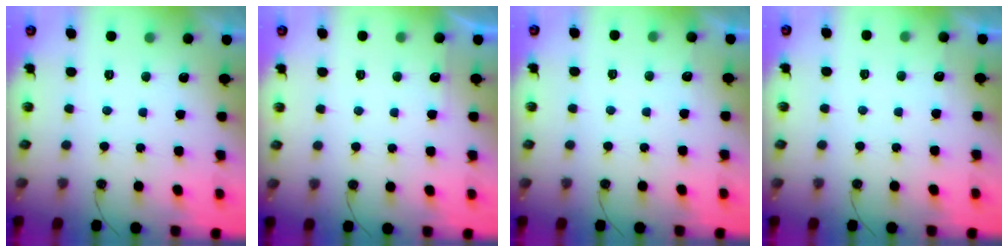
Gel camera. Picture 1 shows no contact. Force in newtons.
{"total": 3.9, "press": 3.8, "slide": 0.6}
{"total": 3.6, "press": 3.6, "slide": 0.5}
{"total": 3.6, "press": 3.6, "slide": 0.5}